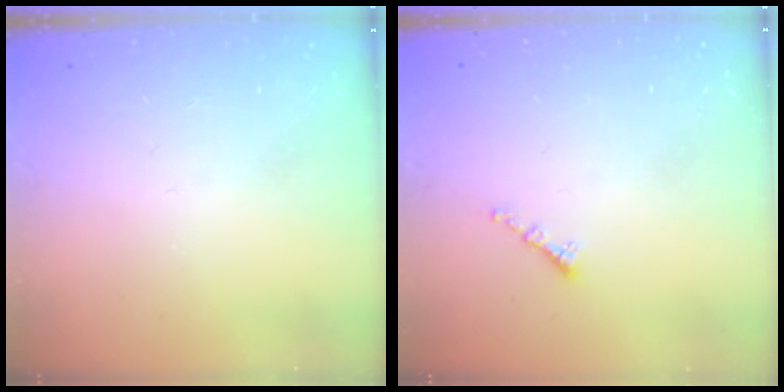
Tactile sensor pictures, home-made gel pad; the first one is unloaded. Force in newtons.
{"total": 0.8, "press": 0.8, "slide": 0.2}